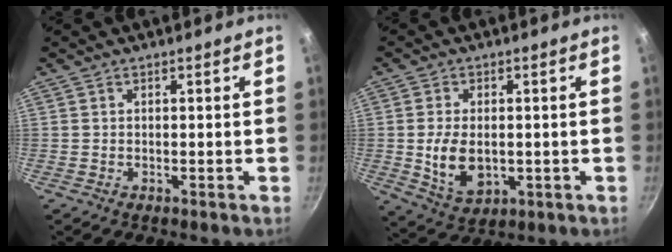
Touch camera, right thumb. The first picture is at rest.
{"total": 9.0, "force": [-0.5, 5.8, 6.9], "torque": [-0.119, -0.007, 0.005]}